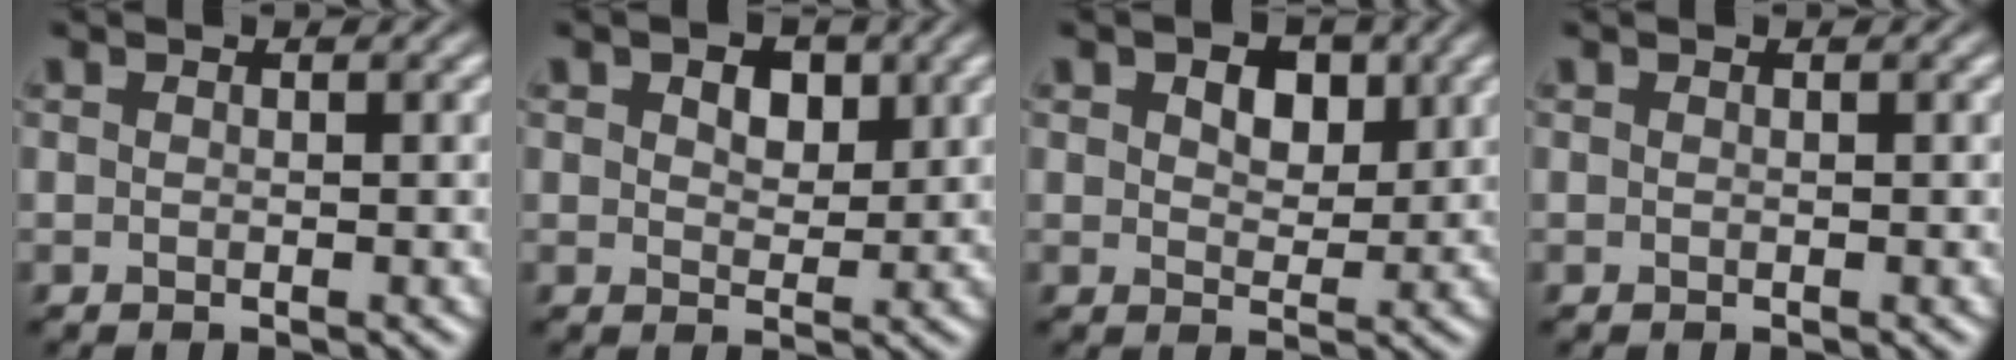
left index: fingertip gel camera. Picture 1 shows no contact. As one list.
[{"total": 3.1, "force": [1.3, 2.0, 2.0], "torque": [-0.033, 0.002, 0.017]}, {"total": 3.9, "force": [1.5, 2.4, 2.6], "torque": [-0.040, 0.002, 0.018]}, {"total": 0.0}]